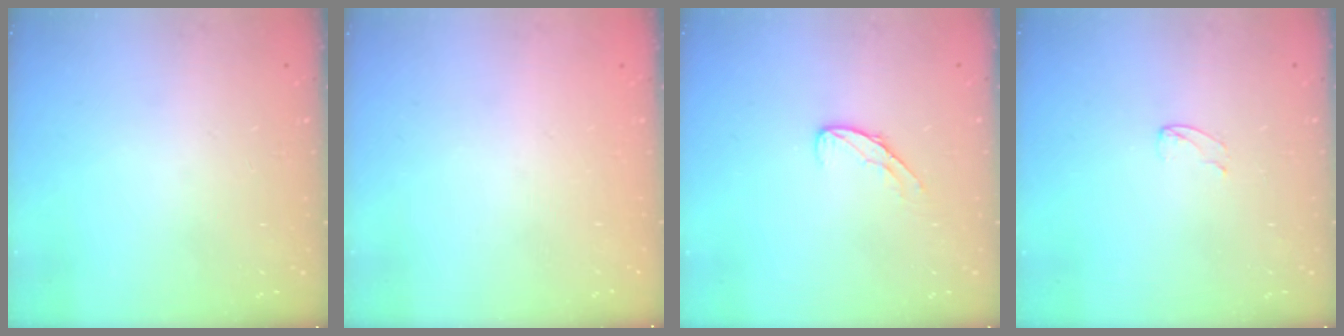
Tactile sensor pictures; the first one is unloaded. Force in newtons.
{"total": 0.0}
{"total": 6.3, "press": 6.3, "slide": 0.6}
{"total": 3.6, "press": 3.6, "slide": 0.2}